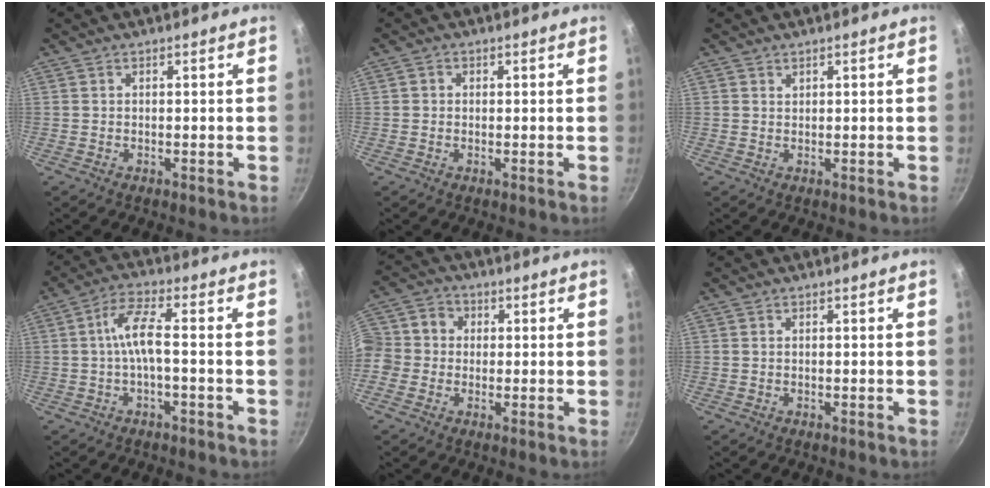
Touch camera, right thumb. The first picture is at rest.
{"total": 1.2, "force": [0.0, 1.1, 0.4], "torque": [-0.003, 0.002, -0.002]}
{"total": 0.6, "force": [0.4, 0.4, 0.1], "torque": [0.000, -0.004, 0.008]}
{"total": 6.1, "force": [-1.0, 1.5, 5.8], "torque": [-0.129, 0.024, -0.026]}
{"total": 10.3, "force": [-0.1, 9.3, 4.4], "torque": [-0.077, 0.027, -0.020]}
{"total": 0.0}